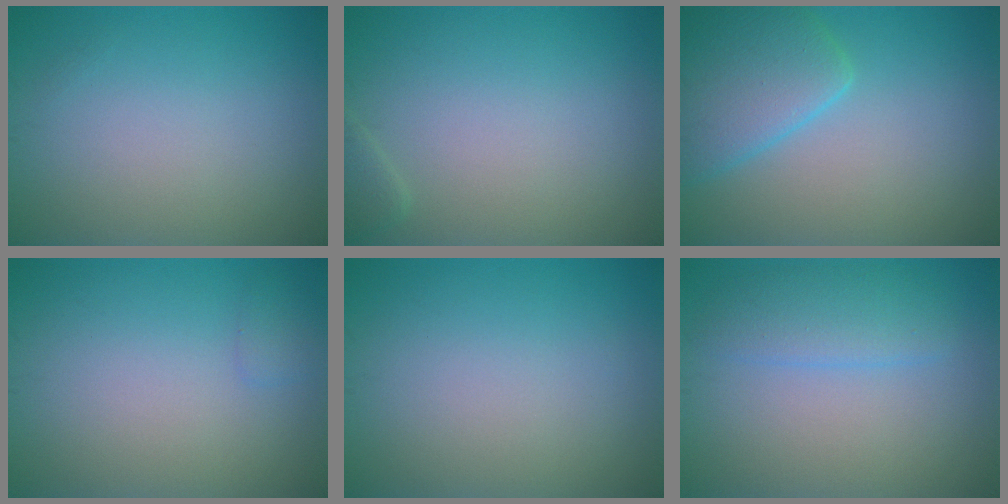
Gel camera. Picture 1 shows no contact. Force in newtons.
{"total": 0.9, "press": 0.9, "slide": 0.1}
{"total": 5.6, "press": 5.6, "slide": 0.2}
{"total": 0.7, "press": 0.7, "slide": 0.0}
{"total": 0.0}
{"total": 2.9, "press": 2.9, "slide": 0.2}